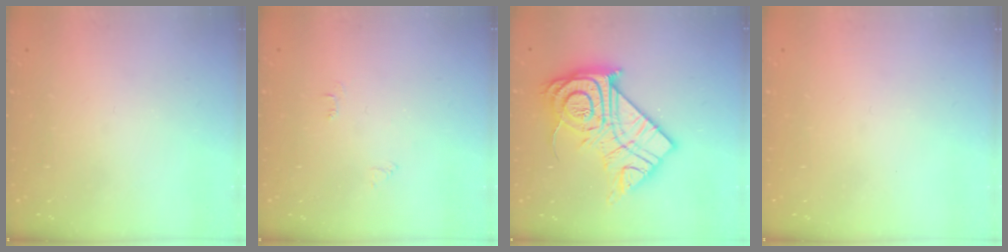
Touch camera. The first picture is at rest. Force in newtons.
{"total": 3.4, "press": 3.3, "slide": 0.5}
{"total": 21.7, "press": 21.6, "slide": 1.7}
{"total": 0.0}